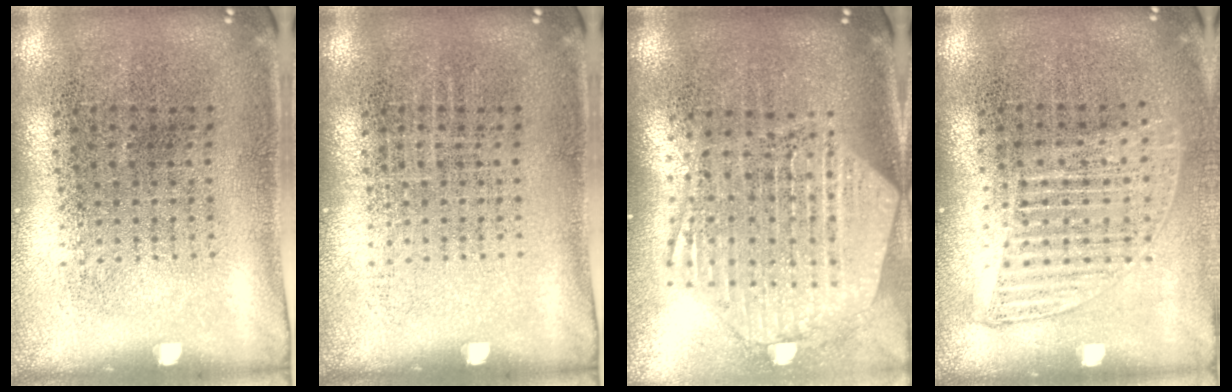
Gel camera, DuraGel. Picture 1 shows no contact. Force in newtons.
{"total": 0.0}
{"total": 2.8, "press": 2.3, "slide": 1.5}
{"total": 1.2, "press": 1.1, "slide": 0.6}